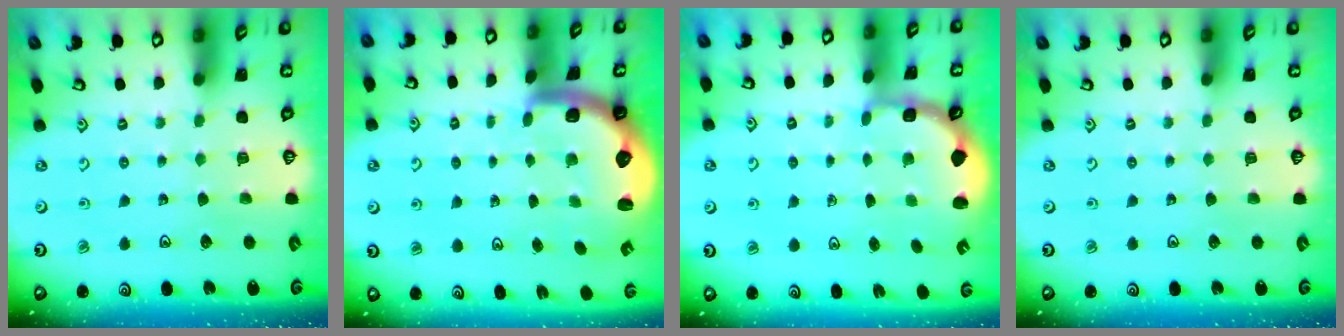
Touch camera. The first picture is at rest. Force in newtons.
{"total": 2.9, "press": 2.6, "slide": 1.4}
{"total": 2.4, "press": 2.1, "slide": 1.2}
{"total": 0.0}